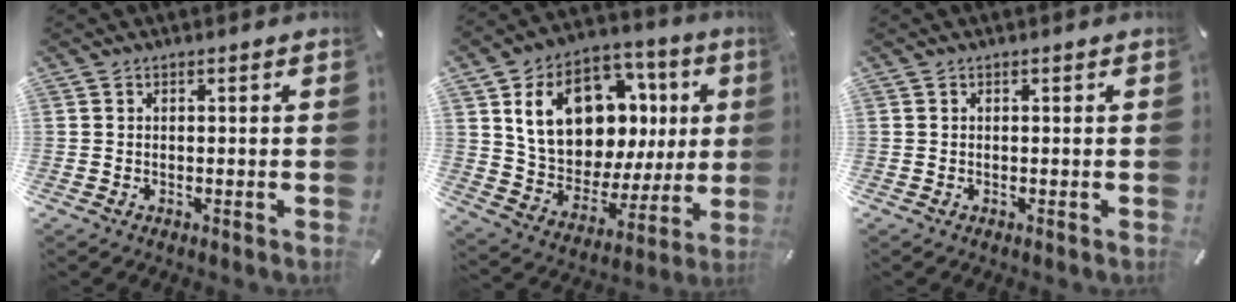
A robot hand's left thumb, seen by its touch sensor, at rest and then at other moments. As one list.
[{"total": 20.0, "force": [6.8, 14.2, 12.4], "torque": [-0.212, -0.023, 0.130]}, {"total": 0.0}]